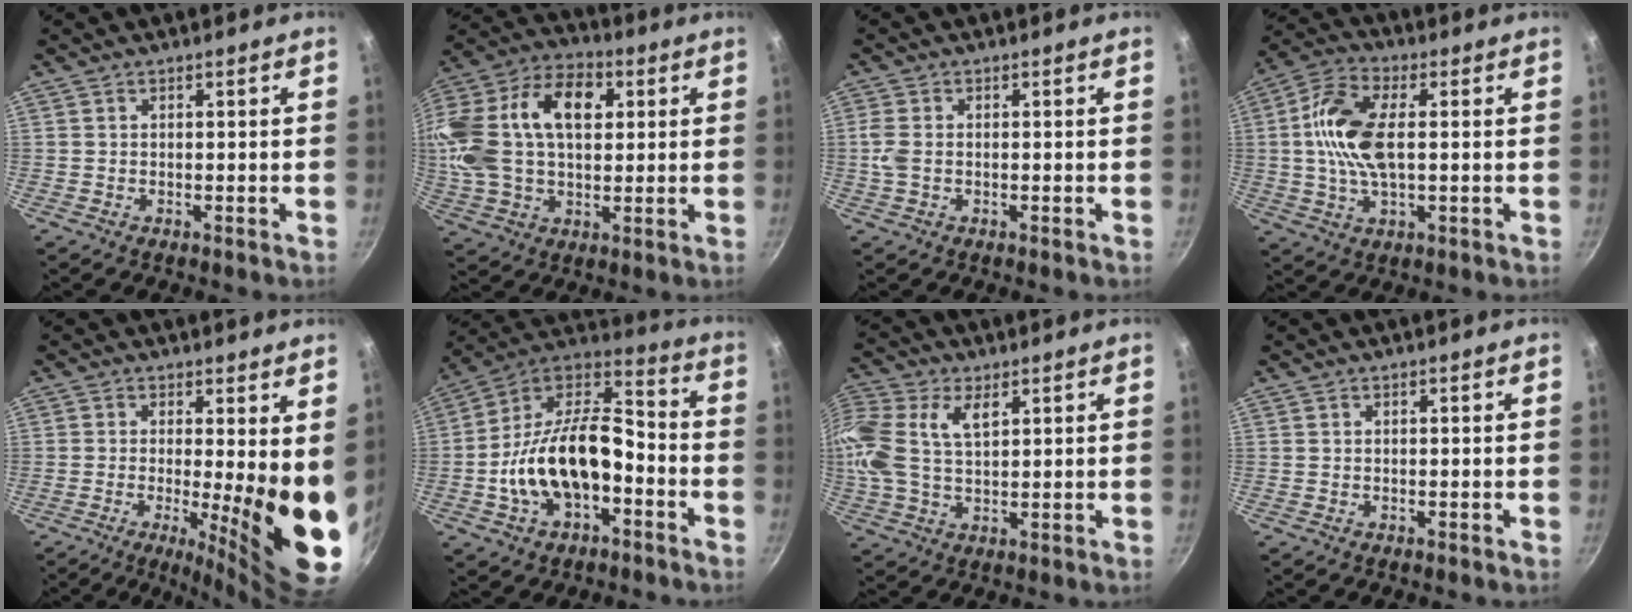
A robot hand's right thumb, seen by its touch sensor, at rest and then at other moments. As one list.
[{"total": 24.9, "force": [5.3, 15.9, 18.4], "torque": [-0.361, 0.031, 0.082]}, {"total": 2.9, "force": [-0.2, 1.9, 2.2], "torque": [-0.055, 0.003, -0.006]}, {"total": 12.8, "force": [1.1, 6.3, 11.1], "torque": [-0.217, 0.019, 0.009]}, {"total": 13.3, "force": [-0.7, 3.1, 13.0], "torque": [-0.164, -0.029, -0.006]}, {"total": 20.4, "force": [-5.2, 11.4, 16.1], "torque": [-0.274, 0.054, -0.104]}, {"total": 14.1, "force": [4.3, 8.3, 10.6], "torque": [-0.232, 0.015, 0.077]}, {"total": 0.0}]